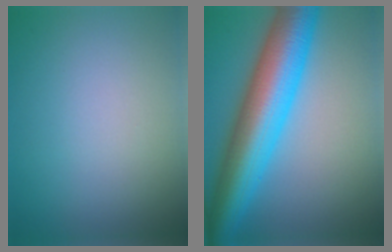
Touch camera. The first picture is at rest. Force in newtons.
{"total": 11.7, "press": 11.7, "slide": 0.2}